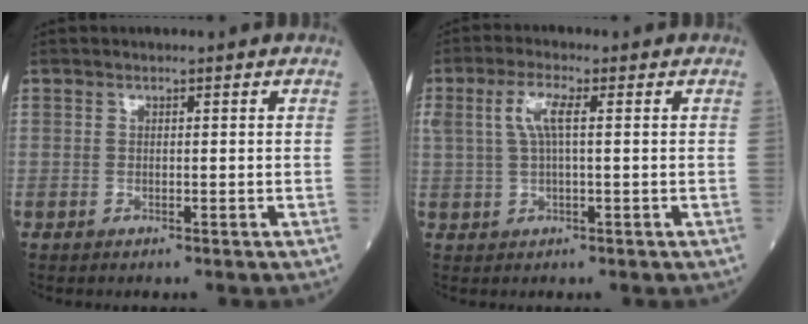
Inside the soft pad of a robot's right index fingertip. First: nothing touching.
{"total": 4.4, "force": [1.1, 0.9, 4.1], "torque": [-0.093, 0.014, 0.025]}